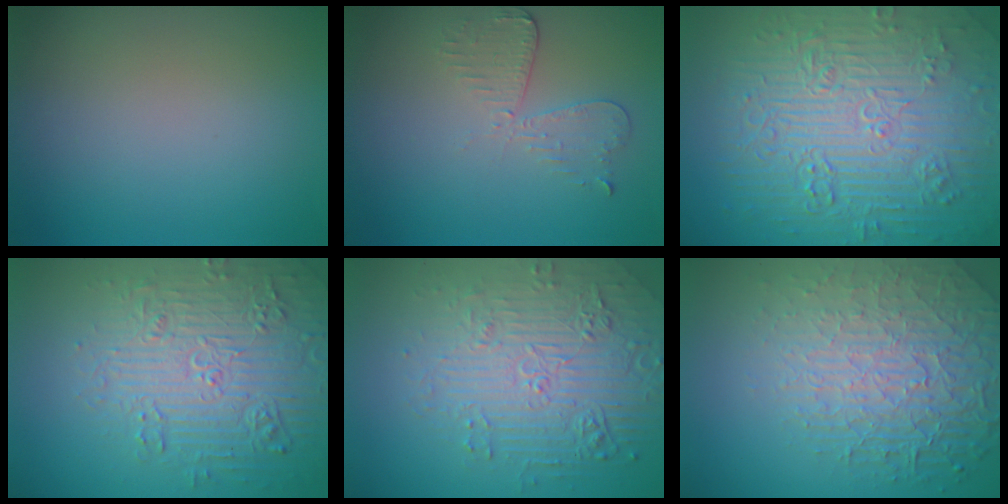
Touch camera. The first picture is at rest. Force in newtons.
{"total": 3.0, "press": 2.6, "slide": 1.5}
{"total": 11.7, "press": 7.7, "slide": 8.8}
{"total": 7.5, "press": 7.3, "slide": 1.7}
{"total": 6.9, "press": 5.3, "slide": 4.4}
{"total": 8.3, "press": 5.7, "slide": 6.1}